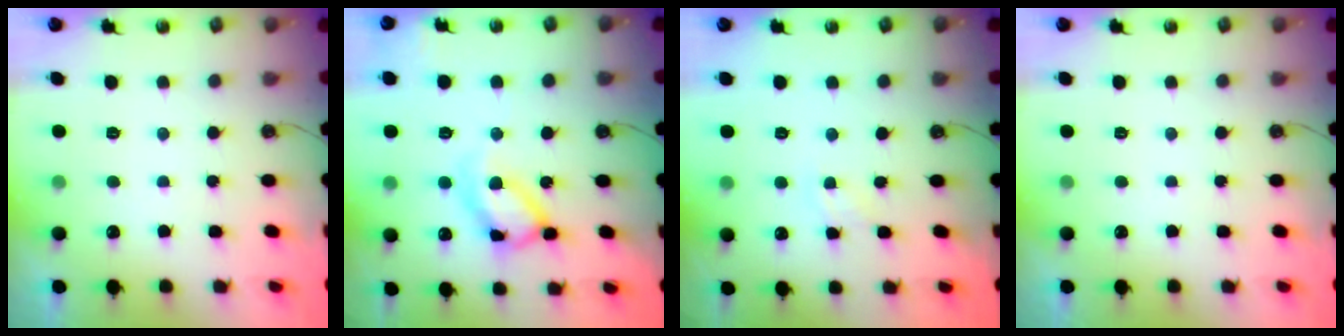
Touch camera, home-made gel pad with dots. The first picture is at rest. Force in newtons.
{"total": 14.5, "press": 14.5, "slide": 1.2}
{"total": 1.3, "press": 1.3, "slide": 0.3}
{"total": 0.0}